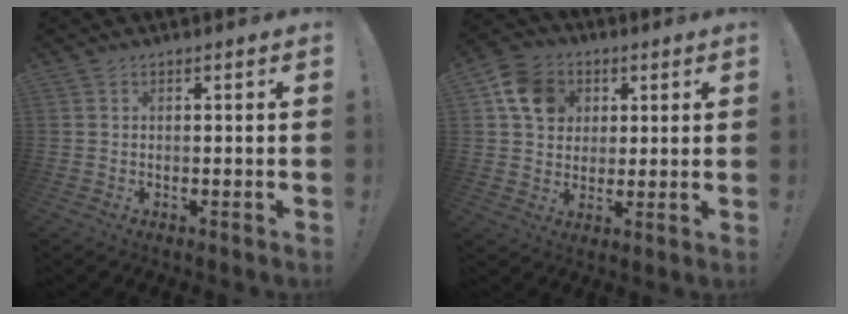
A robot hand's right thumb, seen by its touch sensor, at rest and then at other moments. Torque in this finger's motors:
{"motor_torque": [-0.27, 0.69, 0.51, -0.35, 0.02]}